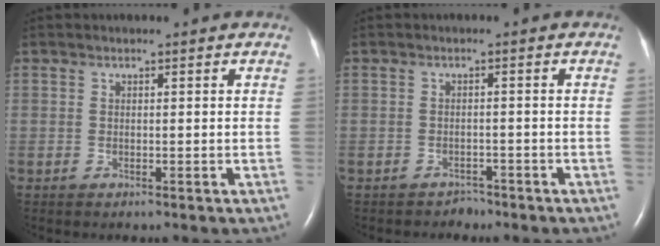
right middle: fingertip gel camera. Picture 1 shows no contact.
{"total": 1.6, "force": [-1.4, 0.7, -0.4], "torque": [0.001, -0.001, -0.021]}